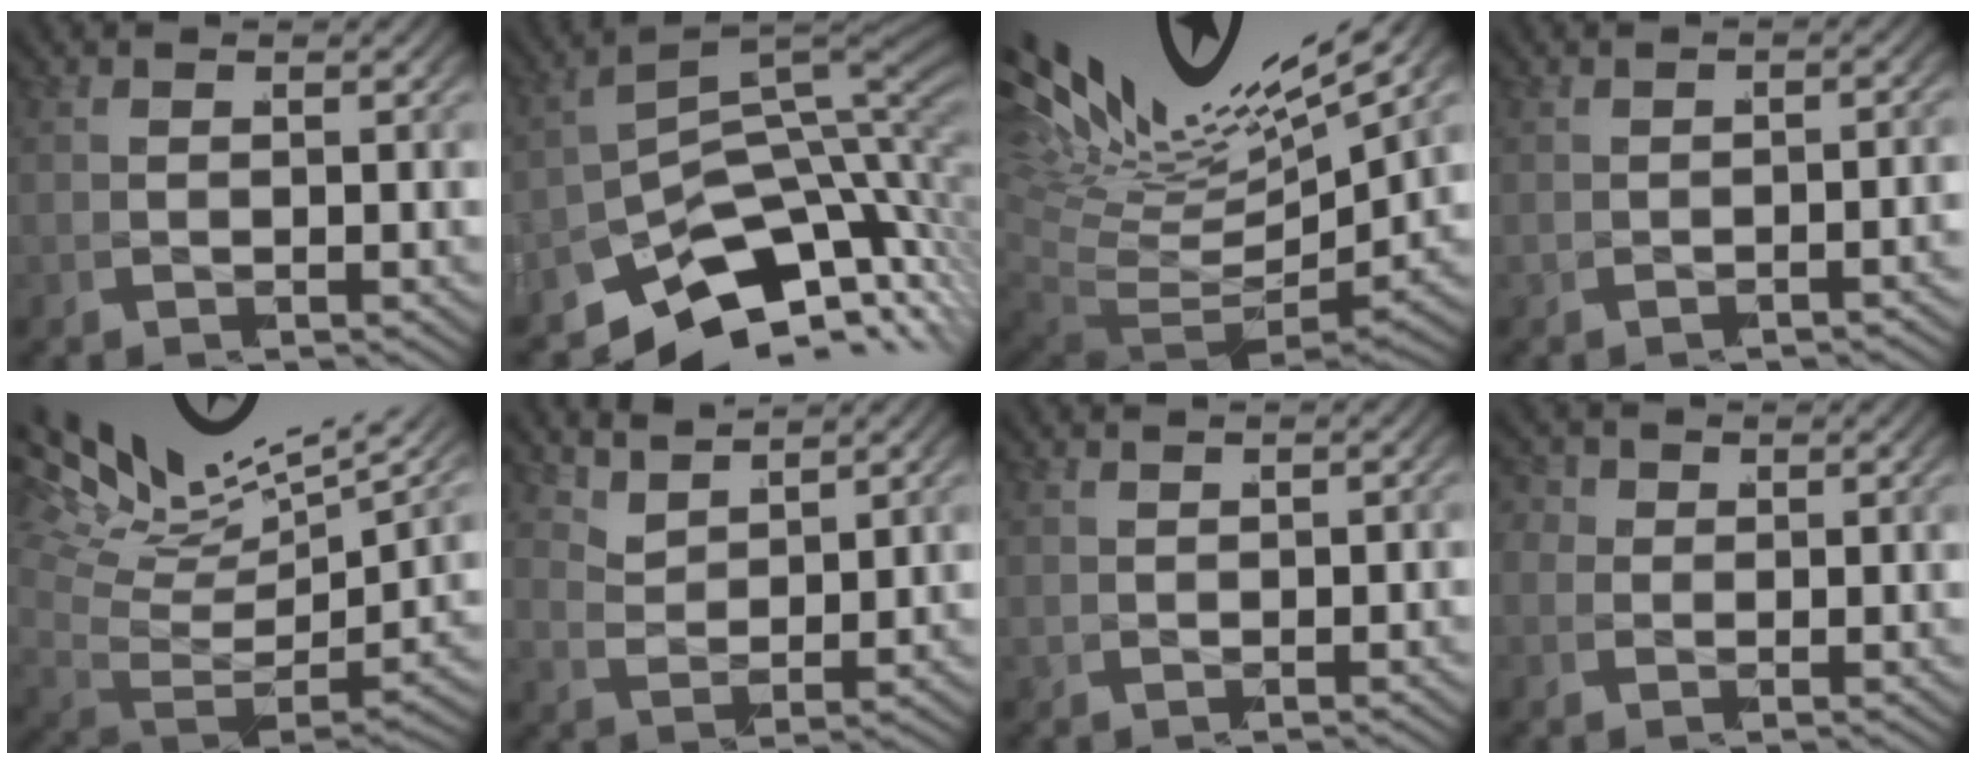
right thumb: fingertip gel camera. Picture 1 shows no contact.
{"total": 16.0, "force": [-7.2, 9.8, 10.5], "torque": [-0.164, -0.050, -0.106]}
{"total": 10.2, "force": [1.0, 6.2, 8.1], "torque": [-0.161, -0.026, 0.026]}
{"total": 1.4, "force": [-1.1, -0.2, 0.9], "torque": [-0.009, 0.006, -0.018]}
{"total": 9.3, "force": [2.4, 5.4, 7.1], "torque": [-0.126, -0.006, 0.035]}
{"total": 2.3, "force": [2.2, 0.2, 0.3], "torque": [-0.010, 0.005, 0.042]}
{"total": 0.6, "force": [0.1, -0.5, -0.4], "torque": [0.011, 0.005, 0.003]}
{"total": 2.2, "force": [-0.1, 2.2, 0.5], "torque": [-0.019, -0.008, -0.003]}